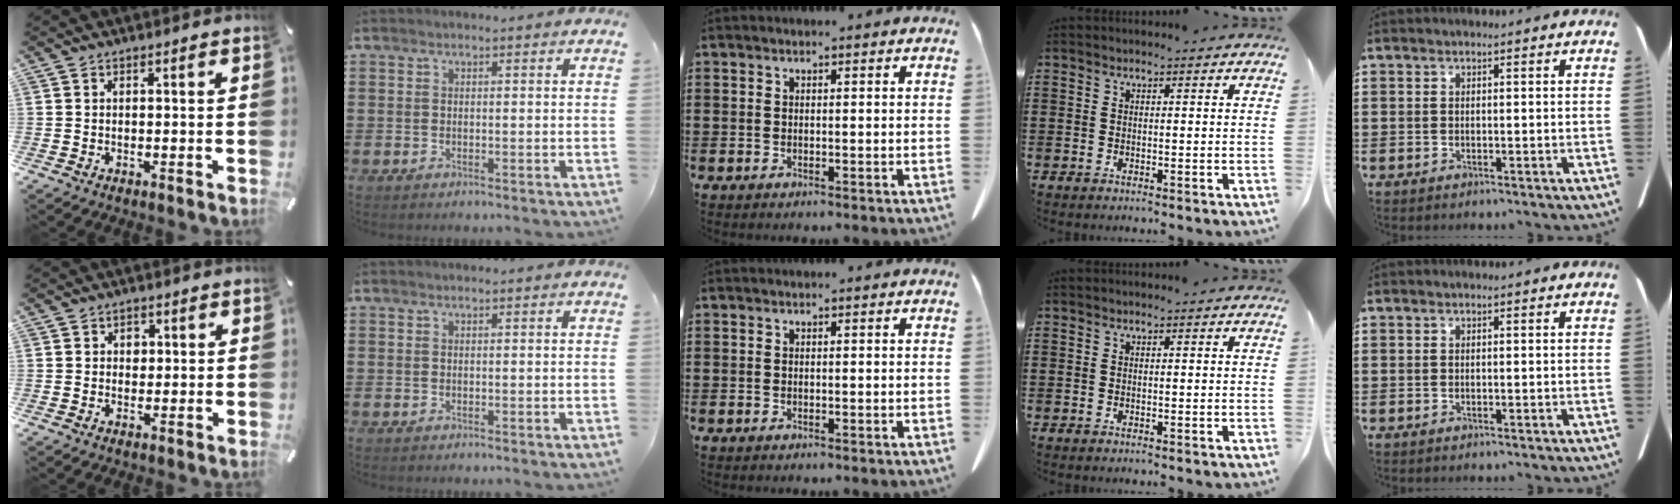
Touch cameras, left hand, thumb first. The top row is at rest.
{"thumb": {"total": 2.4, "force": [0.3, 2.1, 1.0], "torque": [0.001, -0.003, -0.003]}}